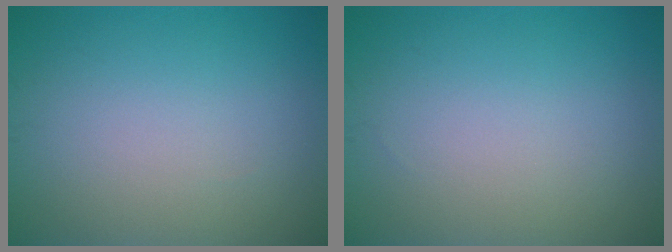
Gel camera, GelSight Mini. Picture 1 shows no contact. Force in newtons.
{"total": 0.0}